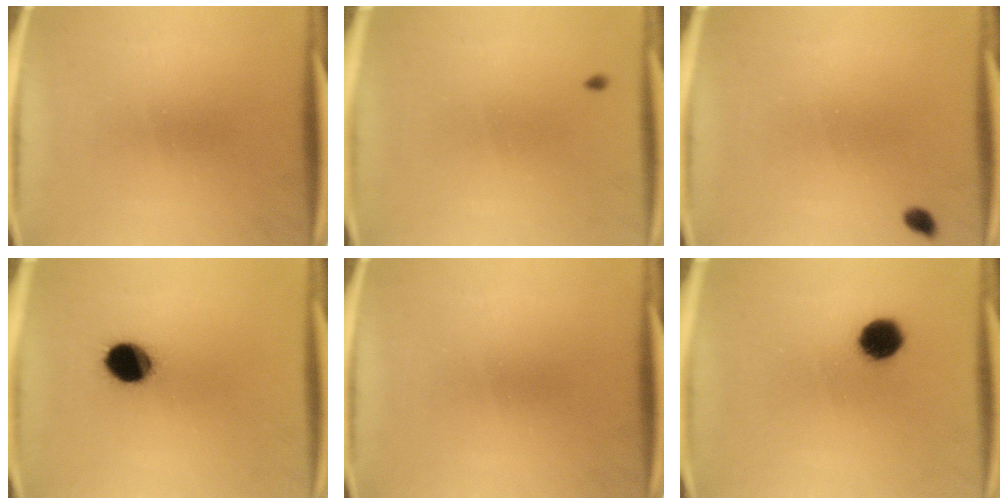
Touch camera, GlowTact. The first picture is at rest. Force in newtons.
{"total": 0.9}
{"total": 1.3}
{"total": 9.6}
{"total": 0.0}
{"total": 7.2}